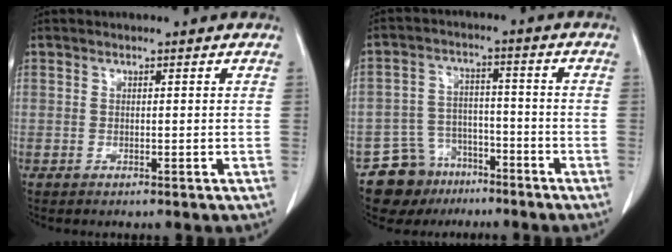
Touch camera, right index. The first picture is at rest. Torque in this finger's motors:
{"motor_torque": [-0.40, -0.07, -0.71, -0.21]}